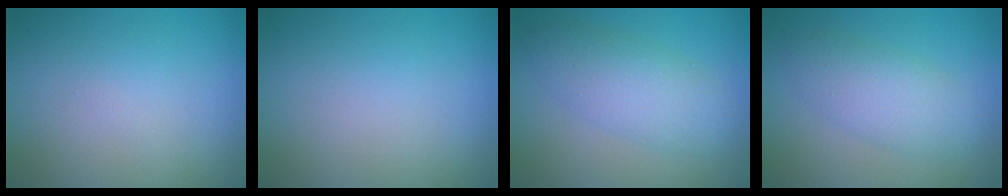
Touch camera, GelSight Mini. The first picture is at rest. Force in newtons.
{"total": 0.0}
{"total": 4.2, "press": 4.2, "slide": 0.0}
{"total": 3.6, "press": 3.6, "slide": 0.0}